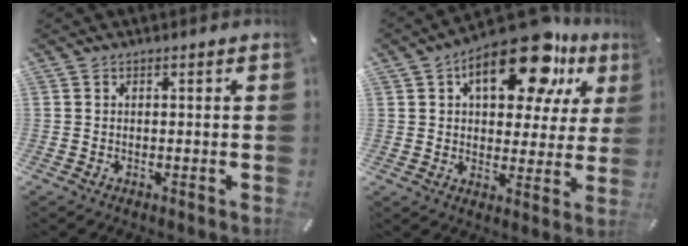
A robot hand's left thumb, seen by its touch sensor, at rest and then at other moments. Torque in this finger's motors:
{"motor_torque": [0.82, 0.82, 1.43, -1.34, 0.14]}